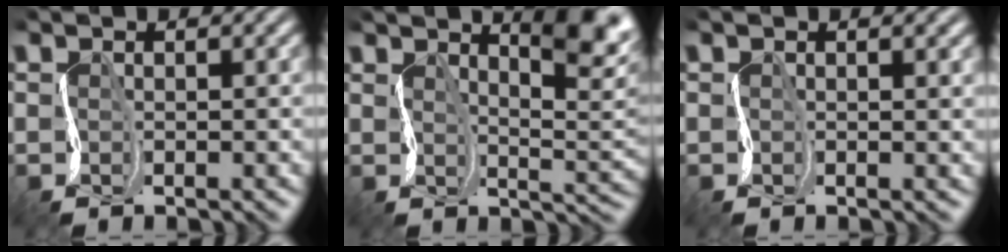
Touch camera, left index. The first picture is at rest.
{"total": 8.5, "force": [4.4, 2.4, 6.9], "torque": [-0.092, 0.012, 0.064]}
{"total": 1.5, "force": [0.8, 0.4, 1.2], "torque": [-0.011, 0.004, 0.007]}